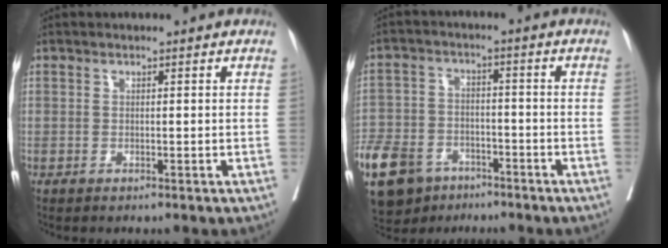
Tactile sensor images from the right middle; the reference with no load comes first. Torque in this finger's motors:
{"motor_torque": [0.73, -0.50, 0.70, 0.21]}